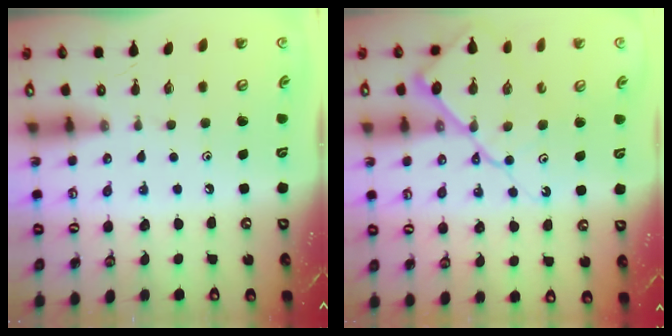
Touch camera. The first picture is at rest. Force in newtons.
{"total": 14.3, "press": 14.2, "slide": 1.6}